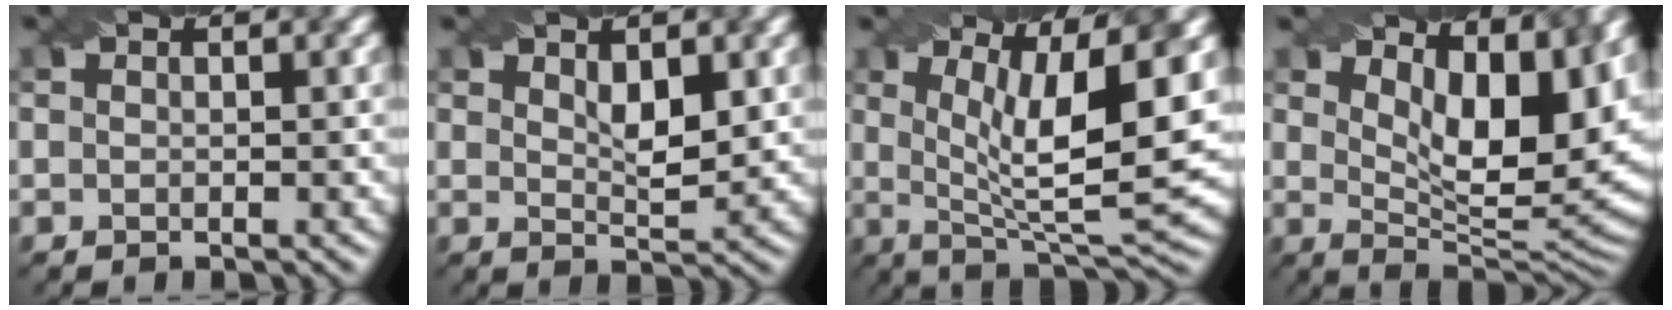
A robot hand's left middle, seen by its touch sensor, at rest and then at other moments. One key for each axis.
{"total": 3.0, "fx": 1.1, "fy": 1.2, "fz": 2.6, "tx": -0.044, "ty": -0.003, "tz": 0.023}
{"total": 10.0, "fx": 2.0, "fy": 2.6, "fz": 9.5, "tx": -0.152, "ty": -0.003, "tz": 0.037}
{"total": 10.4, "fx": 4.6, "fy": 4.0, "fz": 8.4, "tx": -0.127, "ty": -0.004, "tz": 0.076}